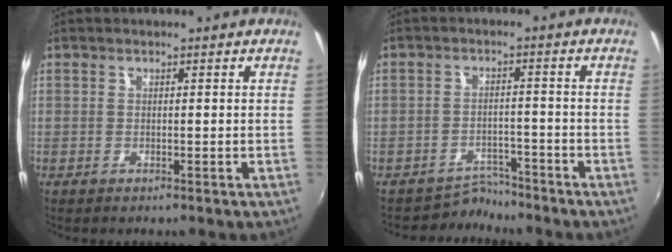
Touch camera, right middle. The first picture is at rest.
{"total": 4.0, "force": [-3.8, 1.0, -0.9], "torque": [0.014, 0.011, -0.062]}